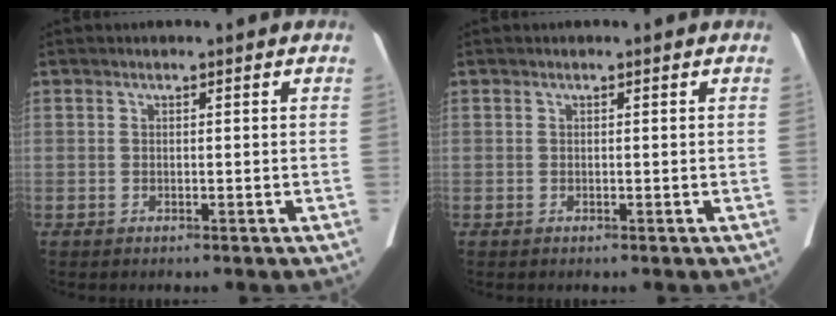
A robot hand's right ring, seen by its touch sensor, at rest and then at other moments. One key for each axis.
{"total": 0.0}